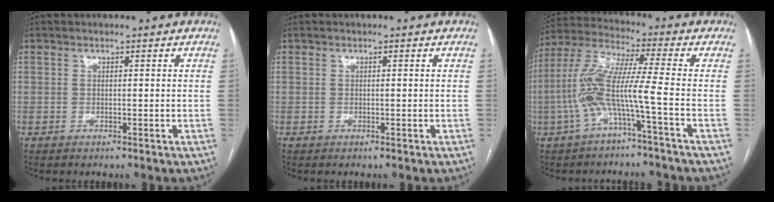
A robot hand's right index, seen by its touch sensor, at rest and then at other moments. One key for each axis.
{"total": 0.0}
{"total": 9.5, "fx": -3.1, "fy": -0.3, "fz": 9.0, "tx": -0.202, "ty": 0.019, "tz": -0.067}